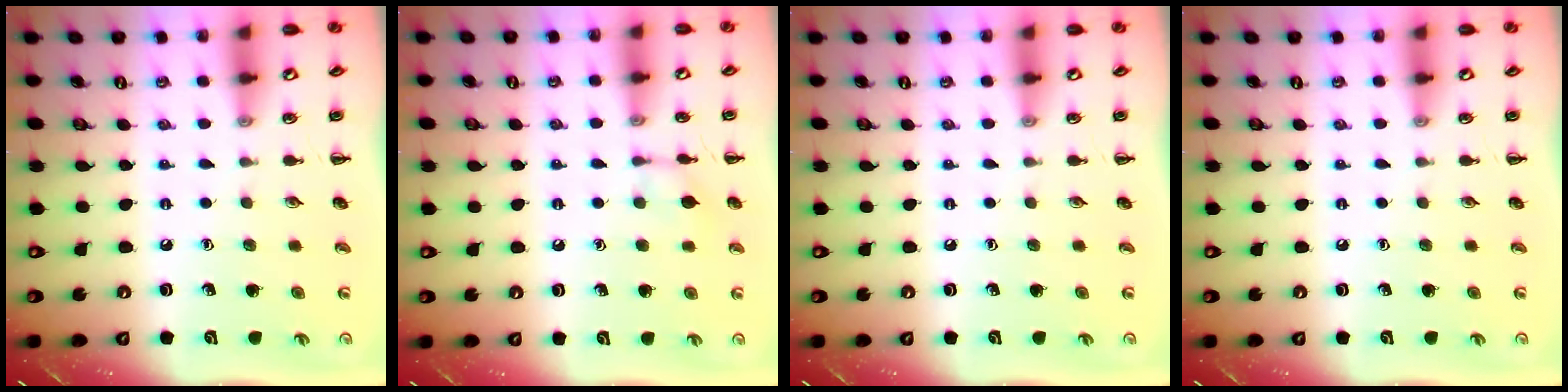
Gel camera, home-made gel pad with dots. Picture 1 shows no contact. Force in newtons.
{"total": 5.8, "press": 5.8, "slide": 0.3}
{"total": 0.0}
{"total": 0.0}